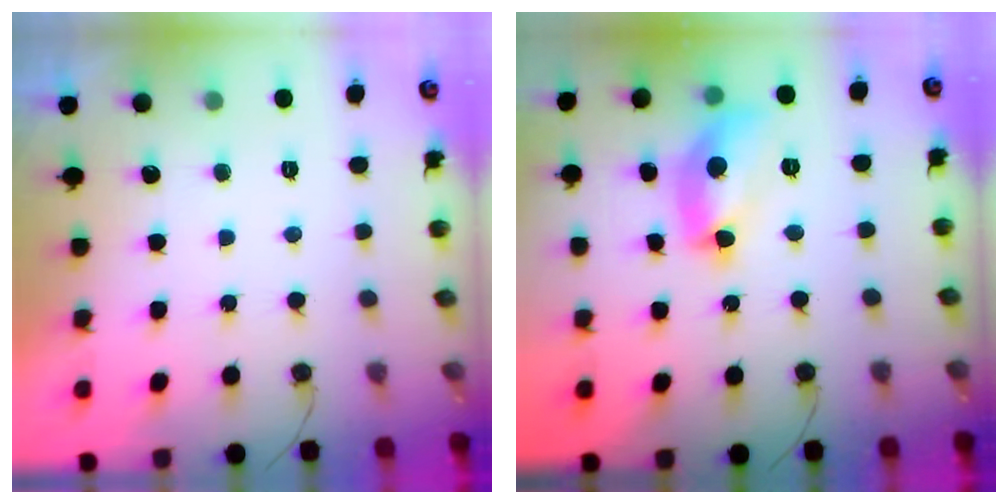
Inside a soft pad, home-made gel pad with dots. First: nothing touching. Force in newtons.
{"total": 15.7, "press": 15.7, "slide": 0.7}